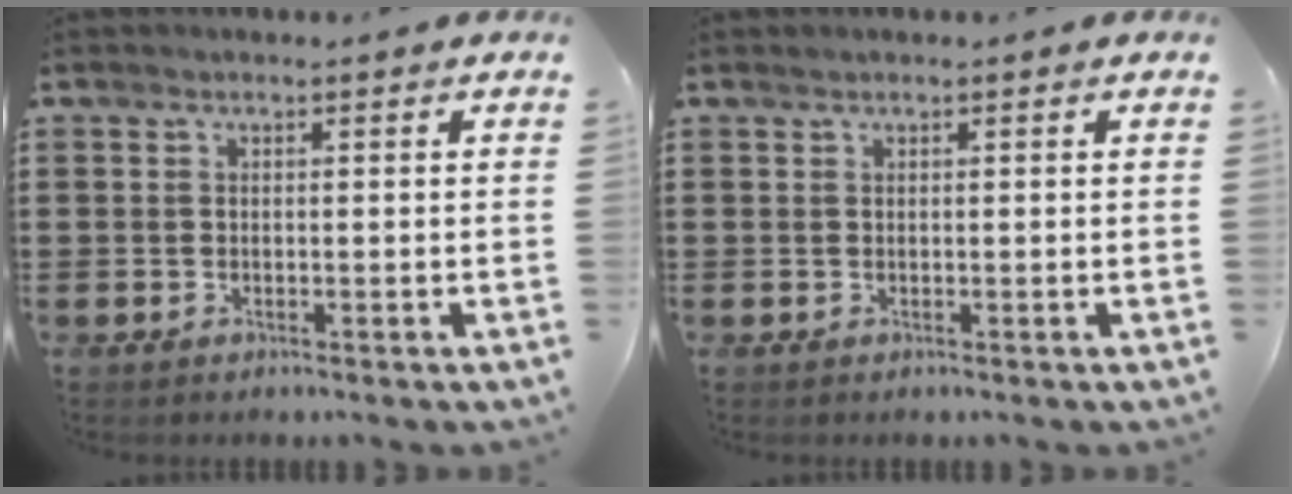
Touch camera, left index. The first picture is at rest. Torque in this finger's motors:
{"motor_torque": [1.04, 0.99, -0.11, -0.08]}